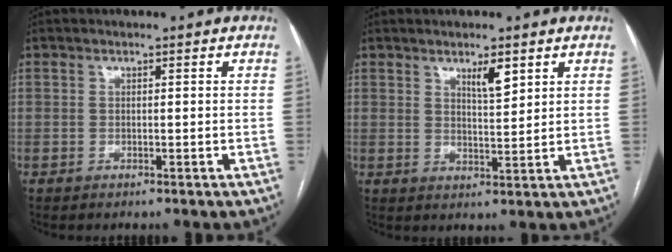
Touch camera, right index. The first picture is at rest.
{"total": 3.8, "force": [2.3, 0.7, 2.9], "torque": [-0.052, -0.003, 0.042]}